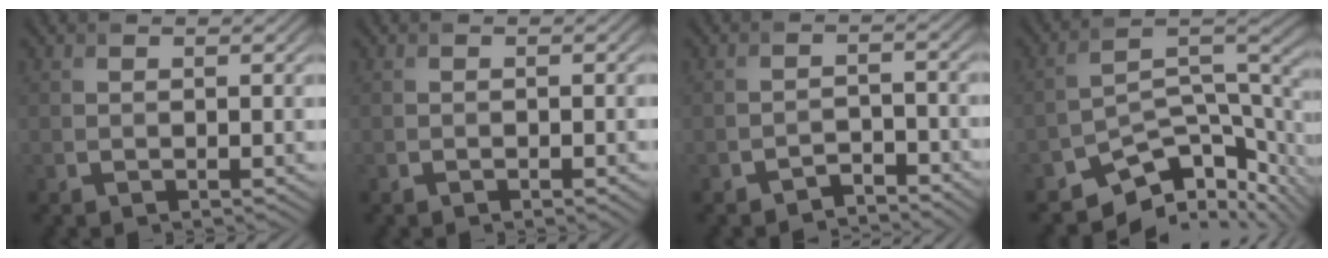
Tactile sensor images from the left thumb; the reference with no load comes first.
{"total": 1.1, "force": [-0.6, 0.2, 0.8], "torque": [-0.012, 0.002, -0.008]}
{"total": 2.6, "force": [-2.4, 0.7, 0.5], "torque": [-0.007, 0.005, -0.042]}
{"total": 10.9, "force": [-7.4, 4.9, 6.3], "torque": [-0.112, -0.011, -0.114]}